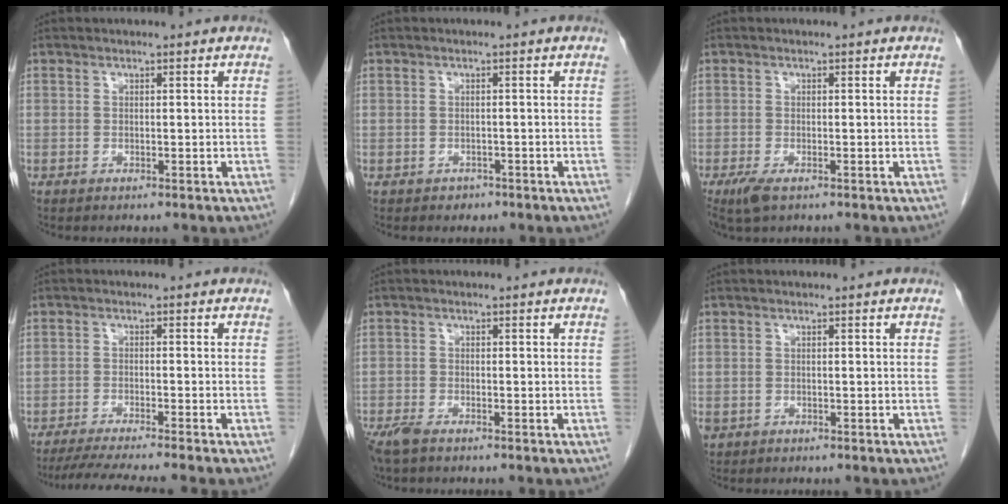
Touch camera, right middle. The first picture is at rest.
{"total": 1.2, "force": [-0.9, 0.9, 0.1], "torque": [-0.006, 0.002, -0.013]}
{"total": 3.1, "force": [-1.8, 1.1, 2.3], "torque": [-0.055, -0.008, -0.030]}
{"total": 9.2, "force": [-8.0, -1.3, 4.3], "torque": [-0.053, -0.022, -0.126]}
{"total": 3.5, "force": [-2.7, 1.0, 2.1], "torque": [-0.048, -0.010, -0.048]}
{"total": 1.6, "force": [-0.7, 1.3, 0.5], "torque": [-0.015, 0.001, -0.007]}